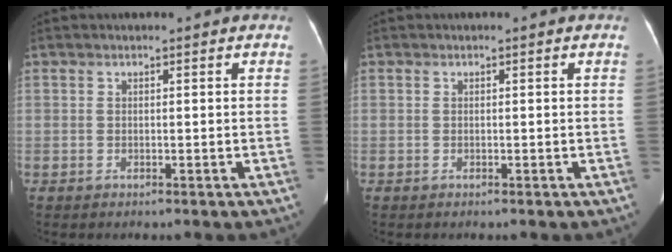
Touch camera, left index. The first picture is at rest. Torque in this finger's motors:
{"motor_torque": [-0.10, -0.14, 0.06, 0.02]}